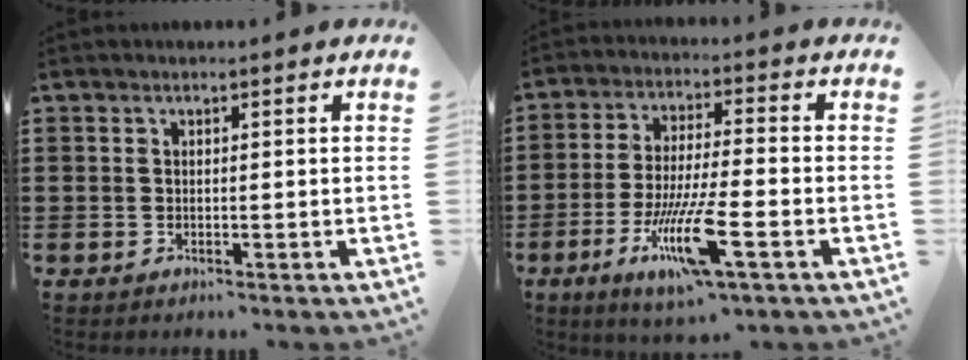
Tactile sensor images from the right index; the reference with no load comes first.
{"total": 12.1, "force": [-5.2, 2.2, 10.7], "torque": [-0.222, -0.010, -0.098]}